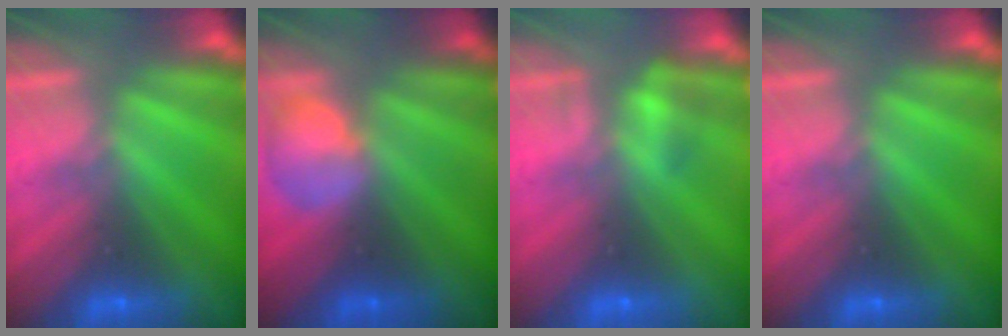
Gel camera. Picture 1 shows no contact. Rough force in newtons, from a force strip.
{"total": 2.4}
{"total": 2.2}
{"total": 0.0}